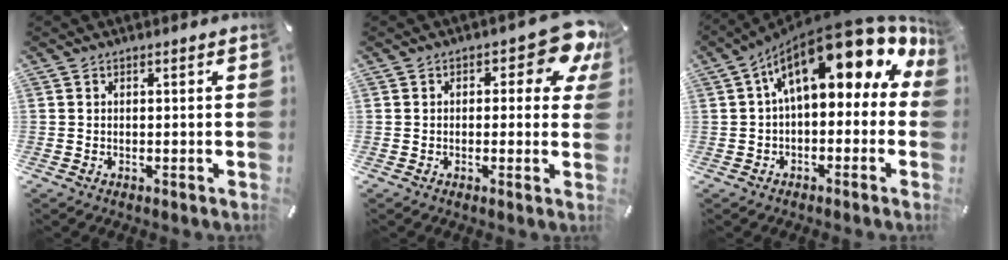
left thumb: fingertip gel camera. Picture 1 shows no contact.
{"total": 9.1, "force": [4.3, 4.0, 6.9], "torque": [-0.084, -0.024, 0.067]}
{"total": 18.5, "force": [8.3, 8.3, 14.3], "torque": [-0.228, -0.054, 0.141]}